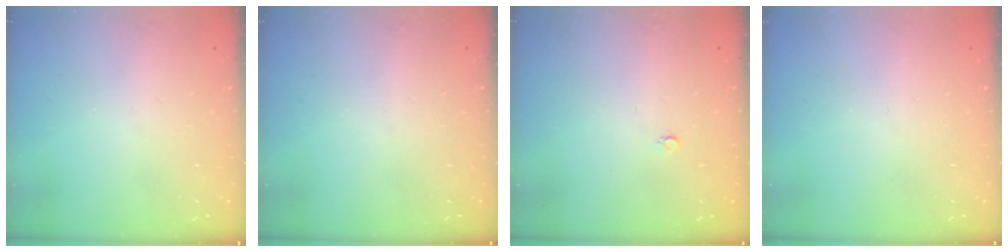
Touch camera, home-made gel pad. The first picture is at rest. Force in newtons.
{"total": 0.0}
{"total": 2.4, "press": 2.4, "slide": 0.2}
{"total": 0.0}